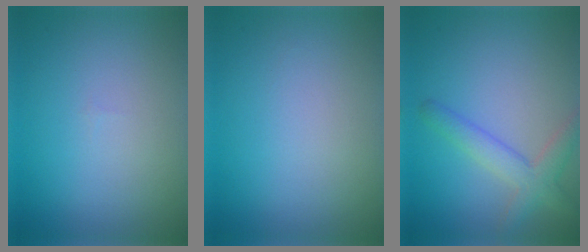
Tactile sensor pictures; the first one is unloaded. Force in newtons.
{"total": 0.0}
{"total": 3.2, "press": 3.2, "slide": 0.2}